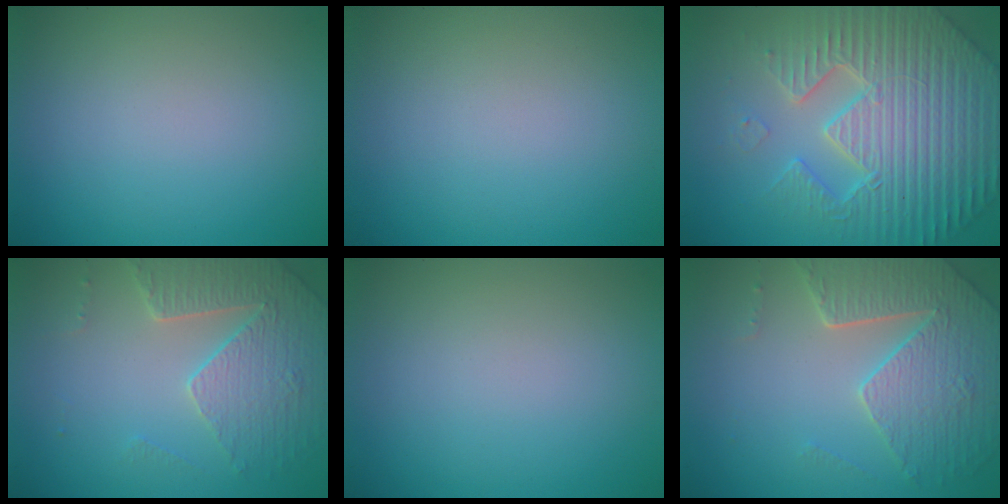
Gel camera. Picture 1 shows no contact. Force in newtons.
{"total": 0.0}
{"total": 7.5, "press": 7.2, "slide": 1.8}
{"total": 3.9, "press": 3.8, "slide": 0.8}
{"total": 0.0}
{"total": 5.1, "press": 4.7, "slide": 2.1}